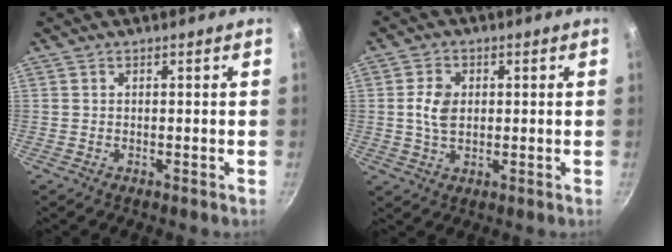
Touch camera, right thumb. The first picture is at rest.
{"total": 5.6, "force": [0.6, 3.9, 4.0], "torque": [-0.068, 0.001, 0.008]}